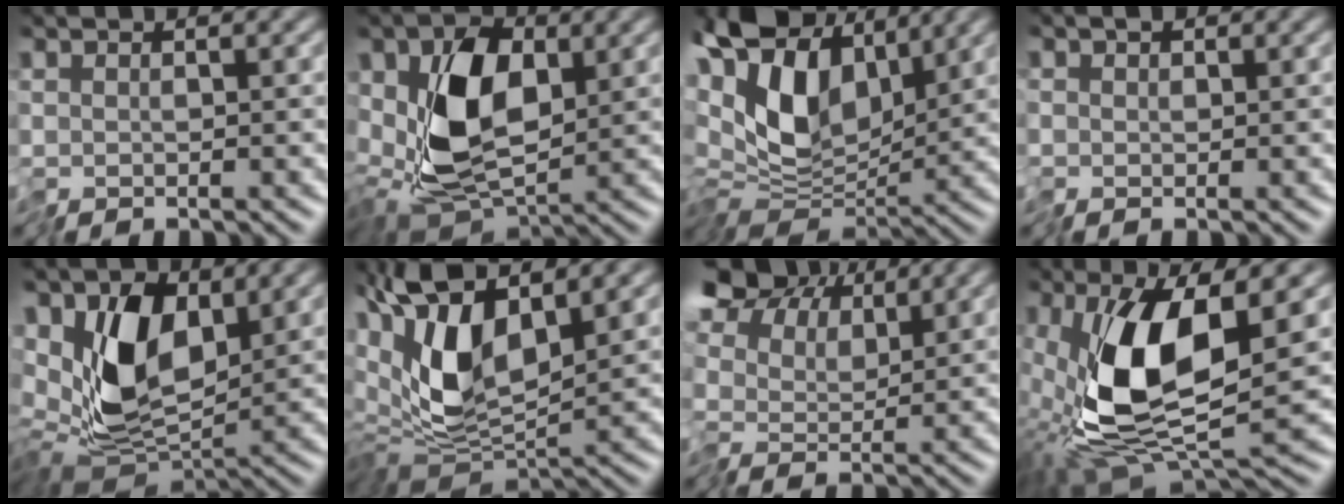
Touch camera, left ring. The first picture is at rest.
{"total": 8.1, "force": [0.4, 4.4, 6.8], "torque": [-0.133, -0.008, 0.002]}
{"total": 10.5, "force": [2.7, 5.3, 8.6], "torque": [-0.168, 0.010, 0.036]}
{"total": 1.0, "force": [0.1, 0.8, 0.5], "torque": [-0.007, 0.003, -0.005]}
{"total": 6.9, "force": [0.7, 3.5, 5.9], "torque": [-0.127, -0.010, 0.009]}
{"total": 10.5, "force": [2.2, 4.9, 9.0], "torque": [-0.192, -0.003, 0.035]}
{"total": 9.0, "force": [4.5, 6.2, 4.8], "torque": [-0.112, 0.035, 0.059]}
{"total": 8.9, "force": [1.3, 3.5, 8.1], "torque": [-0.173, -0.016, 0.028]}